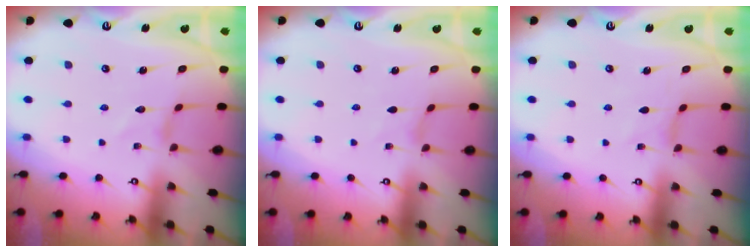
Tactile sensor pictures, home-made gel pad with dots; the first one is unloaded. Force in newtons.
{"total": 0.0}
{"total": 0.6, "press": 0.6, "slide": 0.1}